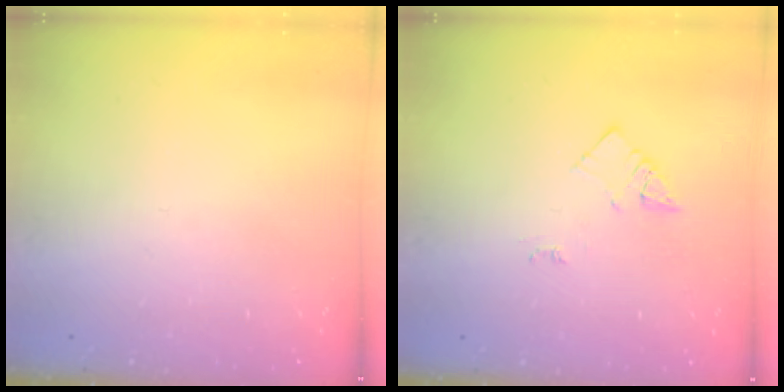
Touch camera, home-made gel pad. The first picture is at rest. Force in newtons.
{"total": 2.7, "press": 2.6, "slide": 0.4}